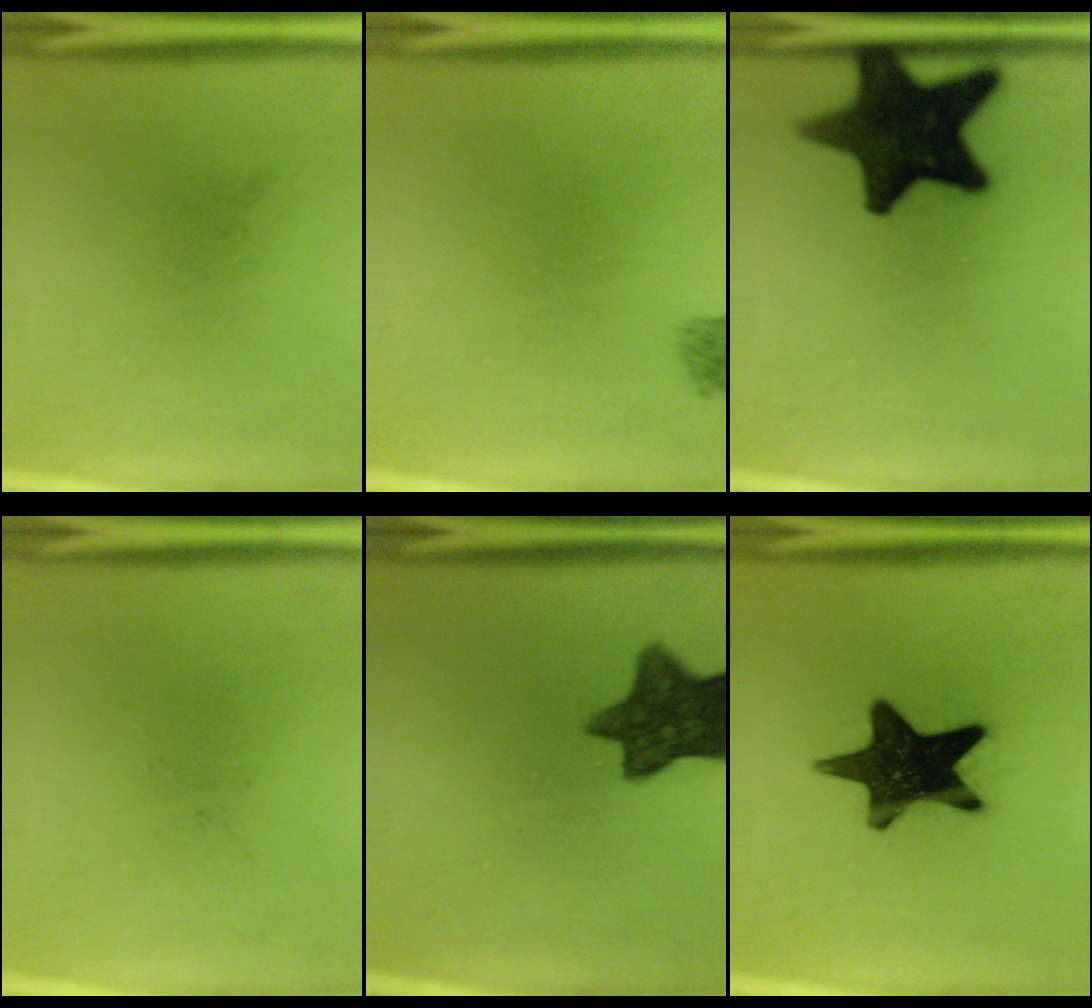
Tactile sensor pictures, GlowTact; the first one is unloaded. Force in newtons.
{"total": 1.4}
{"total": 16.2}
{"total": 0.0}
{"total": 11.0}
{"total": 17.0}